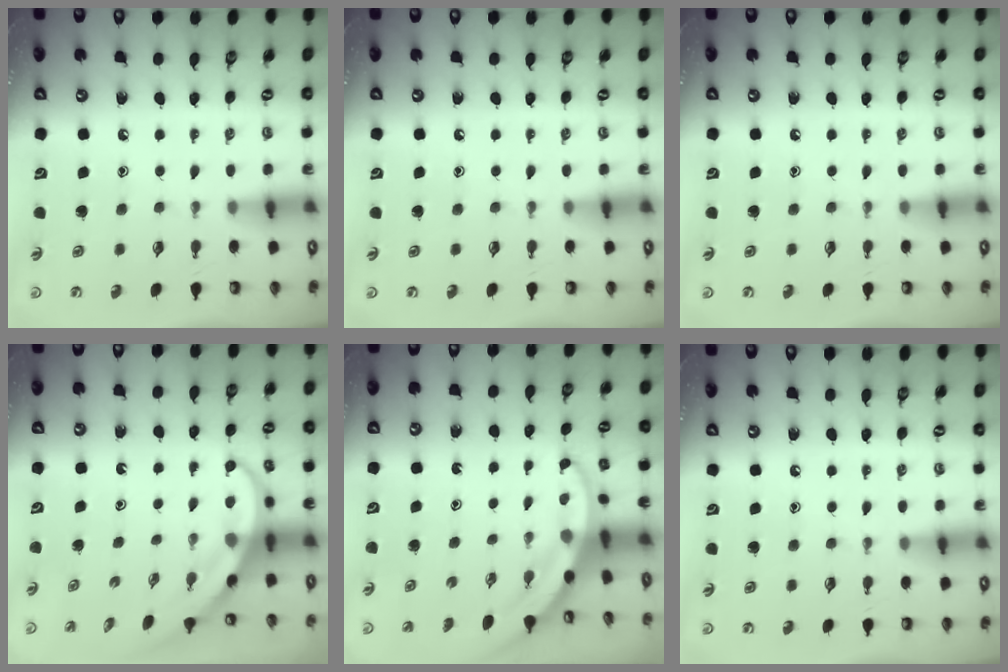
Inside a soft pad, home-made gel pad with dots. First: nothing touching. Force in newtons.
{"total": 0.0}
{"total": 0.0}
{"total": 3.9, "press": 3.9, "slide": 0.3}
{"total": 3.5, "press": 3.5, "slide": 0.2}
{"total": 0.0}